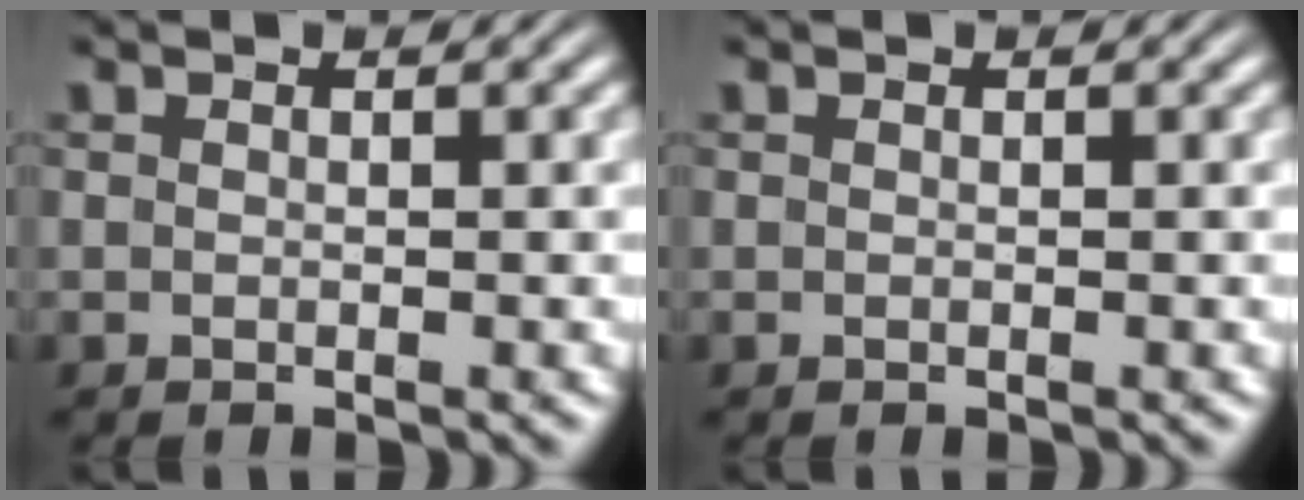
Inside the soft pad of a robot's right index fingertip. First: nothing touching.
{"total": 0.0}